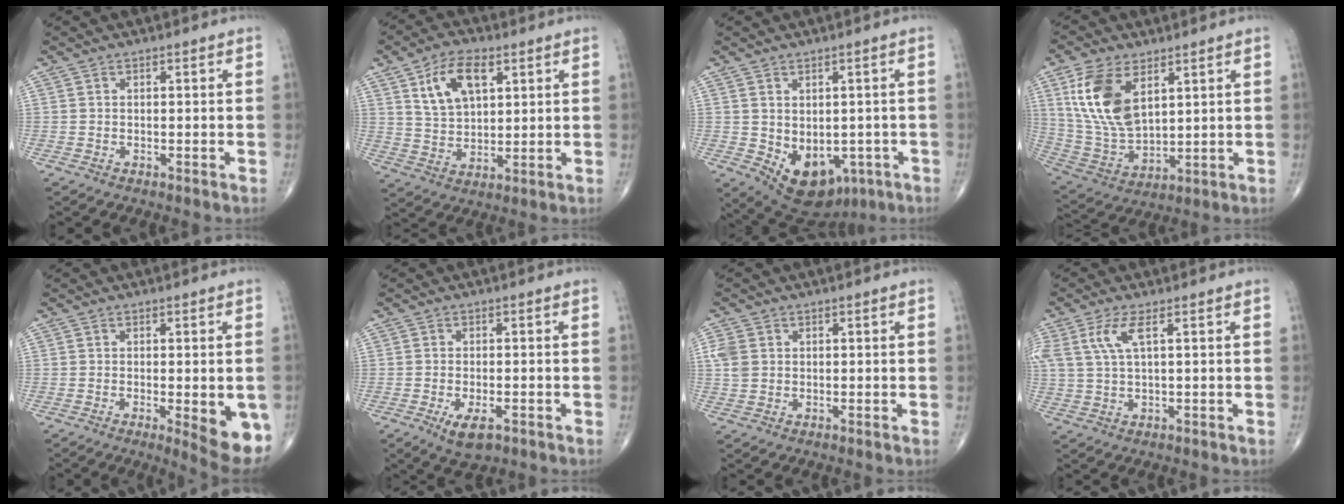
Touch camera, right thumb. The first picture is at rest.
{"total": 10.6, "force": [4.7, 5.9, 7.5], "torque": [-0.117, -0.013, 0.091]}
{"total": 11.6, "force": [-3.6, 7.9, 7.7], "torque": [-0.079, 0.002, -0.030]}
{"total": 14.7, "force": [5.8, 7.9, 10.9], "torque": [-0.213, -0.021, 0.128]}
{"total": 9.4, "force": [-2.6, 2.7, 8.7], "torque": [-0.099, -0.017, -0.027]}
{"total": 5.0, "force": [-2.3, 2.3, 3.8], "torque": [-0.062, 0.000, -0.034]}
{"total": 3.7, "force": [0.6, 3.1, 2.1], "torque": [-0.046, 0.005, 0.015]}
{"total": 5.5, "force": [2.1, 1.6, 4.9], "torque": [-0.129, 0.006, 0.048]}